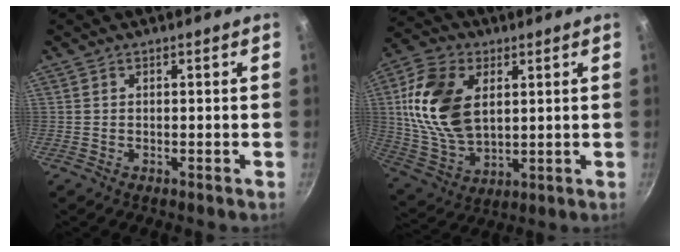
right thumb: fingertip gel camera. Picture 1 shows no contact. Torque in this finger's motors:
{"motor_torque": [-0.47, 1.14, 1.69, 0.28, 0.30]}